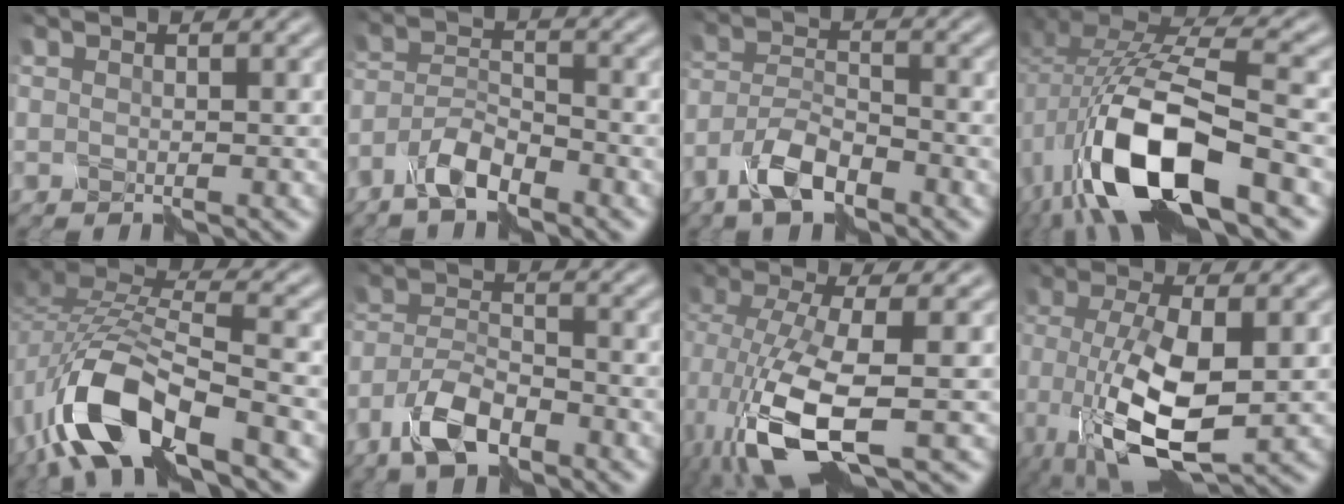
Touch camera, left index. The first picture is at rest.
{"total": 4.3, "force": [-3.8, 0.9, 1.9], "torque": [-0.041, 0.006, -0.081]}
{"total": 4.9, "force": [-4.0, 1.4, 2.5], "torque": [-0.055, 0.005, -0.084]}
{"total": 12.3, "force": [-5.5, 5.1, 9.8], "torque": [-0.207, -0.003, -0.100]}
{"total": 10.6, "force": [-6.4, 3.9, 7.5], "torque": [-0.162, 0.005, -0.129]}
{"total": 5.4, "force": [-4.2, 1.8, 2.9], "torque": [-0.063, 0.005, -0.089]}
{"total": 9.9, "force": [-3.7, 3.5, 8.5], "torque": [-0.197, -0.012, -0.072]}
{"total": 9.7, "force": [-2.4, 3.5, 8.7], "torque": [-0.181, -0.016, -0.038]}